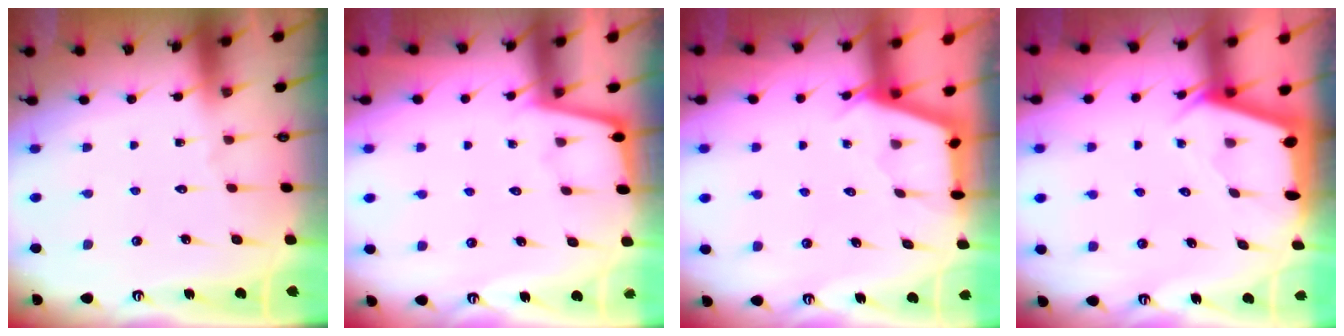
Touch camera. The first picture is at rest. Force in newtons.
{"total": 1.7, "press": 1.7, "slide": 0.3}
{"total": 2.7, "press": 2.7, "slide": 0.3}
{"total": 2.3, "press": 2.3, "slide": 0.3}